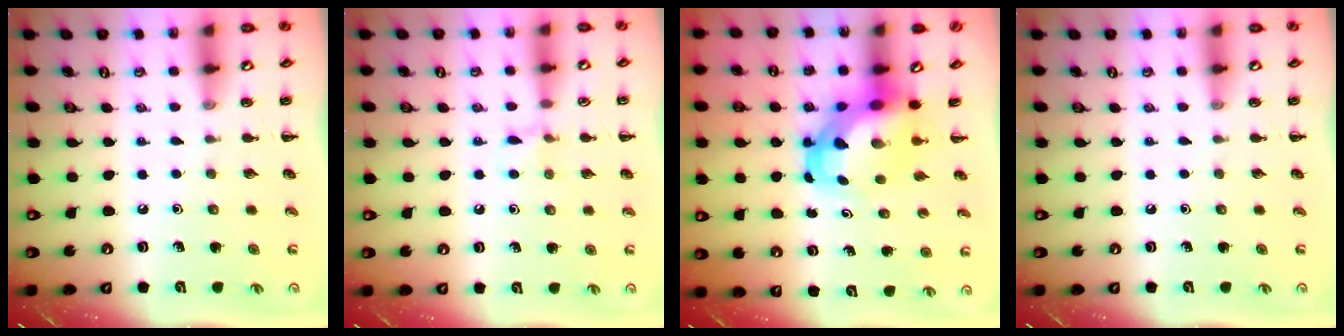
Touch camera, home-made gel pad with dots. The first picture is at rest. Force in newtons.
{"total": 5.8, "press": 5.6, "slide": 1.8}
{"total": 6.3, "press": 6.1, "slide": 1.6}
{"total": 0.0}